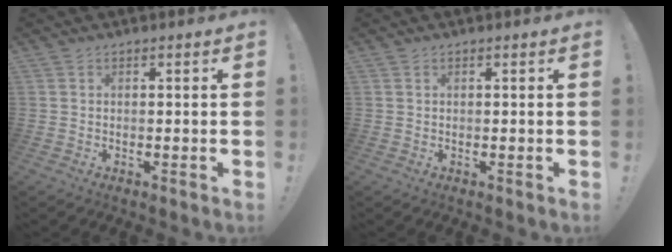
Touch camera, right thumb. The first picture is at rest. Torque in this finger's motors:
{"motor_torque": [-0.12, -0.01, 0.30, -0.23, 0.02]}